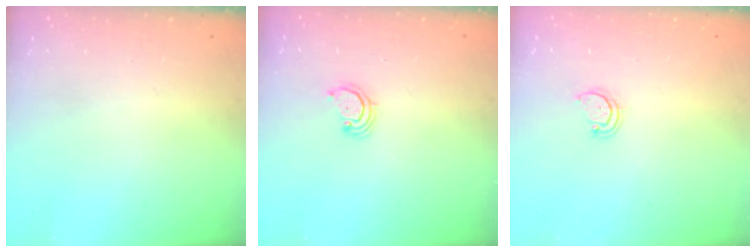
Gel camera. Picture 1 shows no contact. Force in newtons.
{"total": 2.3, "press": 2.3, "slide": 0.2}
{"total": 3.0, "press": 3.0, "slide": 0.2}